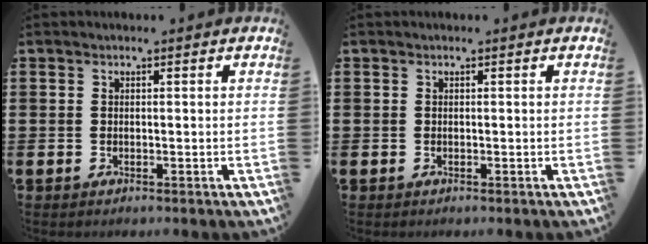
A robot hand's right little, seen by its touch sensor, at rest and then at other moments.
{"total": 0.0}